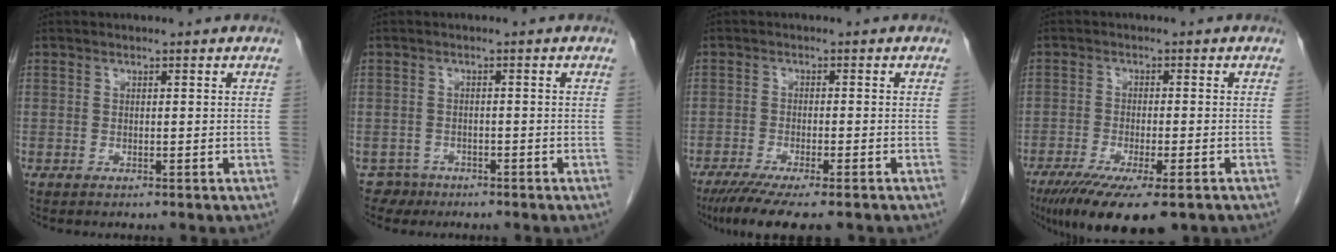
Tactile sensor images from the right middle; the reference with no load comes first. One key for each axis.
{"total": 2.2, "fx": -1.5, "fy": 1.5, "fz": -0.5, "tx": 0.009, "ty": 0.007, "tz": -0.023}
{"total": 9.7, "fx": -7.5, "fy": 1.2, "fz": 6.1, "tx": -0.091, "ty": -0.021, "tz": -0.116}
{"total": 12.9, "fx": -8.9, "fy": 2.6, "fz": 9.0, "tx": -0.144, "ty": -0.031, "tz": -0.137}